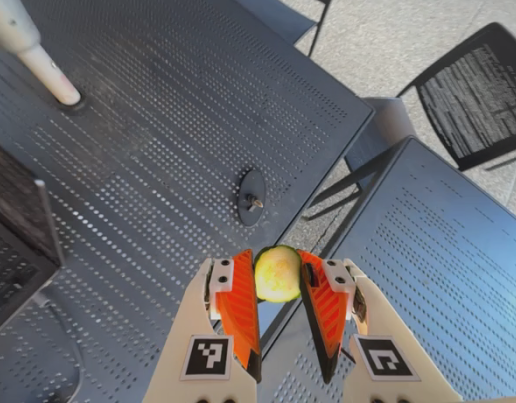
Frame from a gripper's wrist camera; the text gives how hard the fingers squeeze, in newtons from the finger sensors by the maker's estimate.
{"total": 5.9, "left": 5.4, "right": 6.5}